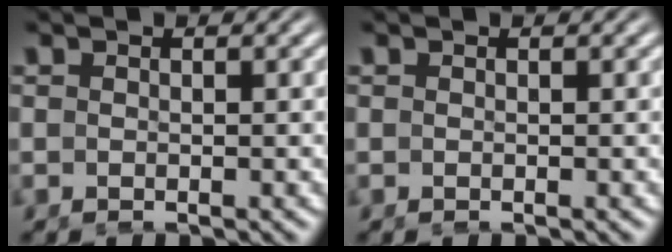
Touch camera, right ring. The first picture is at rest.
{"total": 0.0}